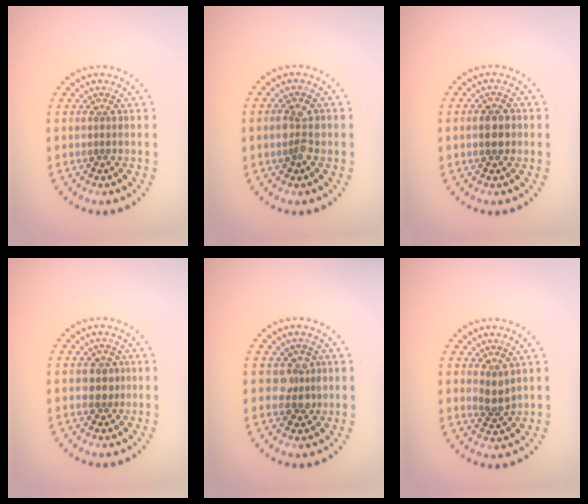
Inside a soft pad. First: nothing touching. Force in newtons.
{"total": 2.5, "press": 2.5, "slide": 0.1}
{"total": 2.1, "press": 2.1, "slide": 0.3}
{"total": 1.6, "press": 1.4, "slide": 0.8}
{"total": 2.4, "press": 2.2, "slide": 0.8}
{"total": 1.8, "press": 1.6, "slide": 0.9}